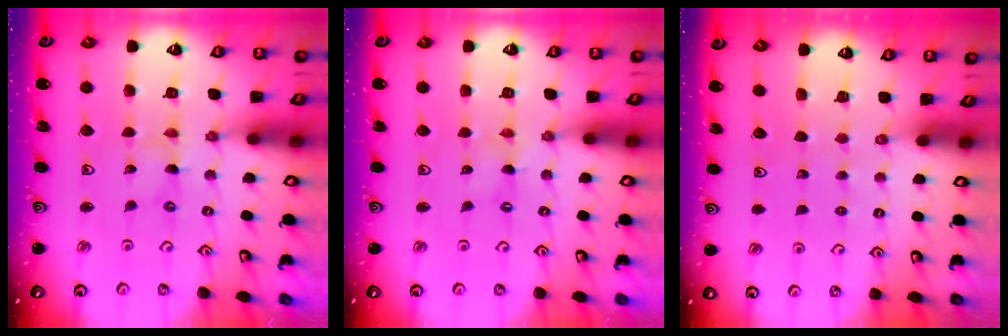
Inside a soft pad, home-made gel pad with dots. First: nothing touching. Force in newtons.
{"total": 0.0}
{"total": 0.0}